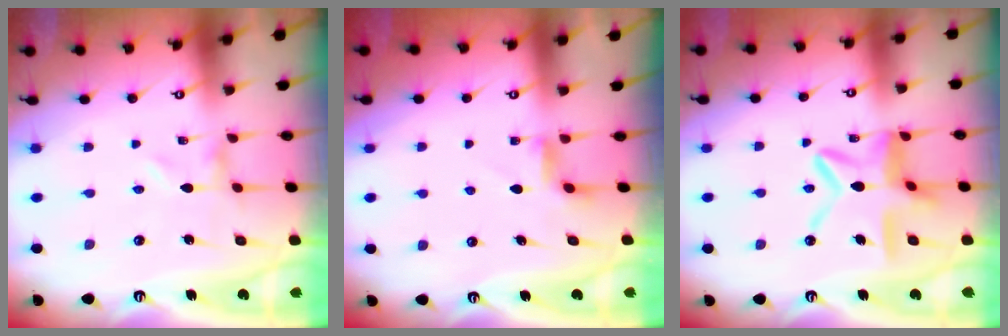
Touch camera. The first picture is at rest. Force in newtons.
{"total": 2.9, "press": 2.9, "slide": 0.4}
{"total": 13.5, "press": 13.4, "slide": 1.2}